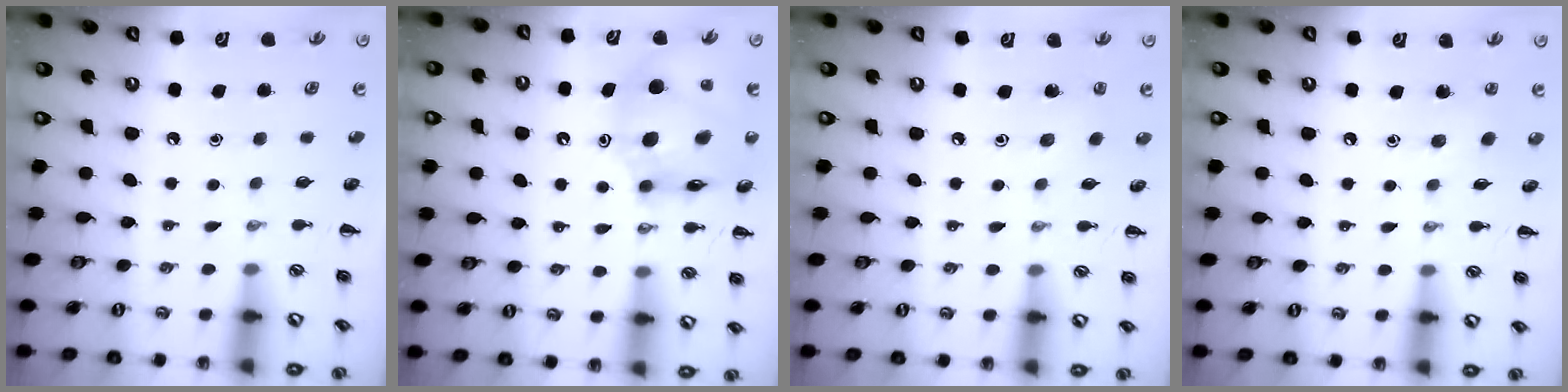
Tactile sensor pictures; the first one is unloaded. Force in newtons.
{"total": 14.0, "press": 13.3, "slide": 4.1}
{"total": 1.5, "press": 1.4, "slide": 0.7}
{"total": 4.6, "press": 4.5, "slide": 0.9}